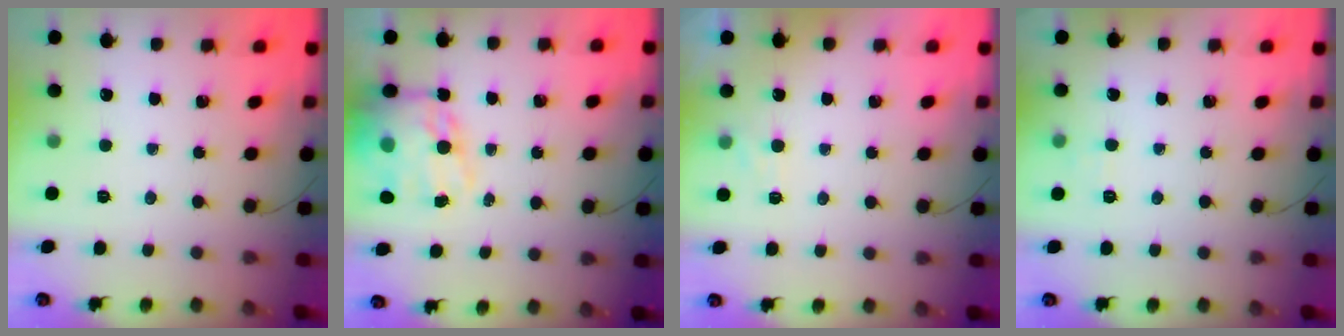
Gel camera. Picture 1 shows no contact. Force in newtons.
{"total": 18.5, "press": 17.9, "slide": 4.7}
{"total": 3.5, "press": 3.3, "slide": 1.2}
{"total": 4.5, "press": 4.3, "slide": 1.1}